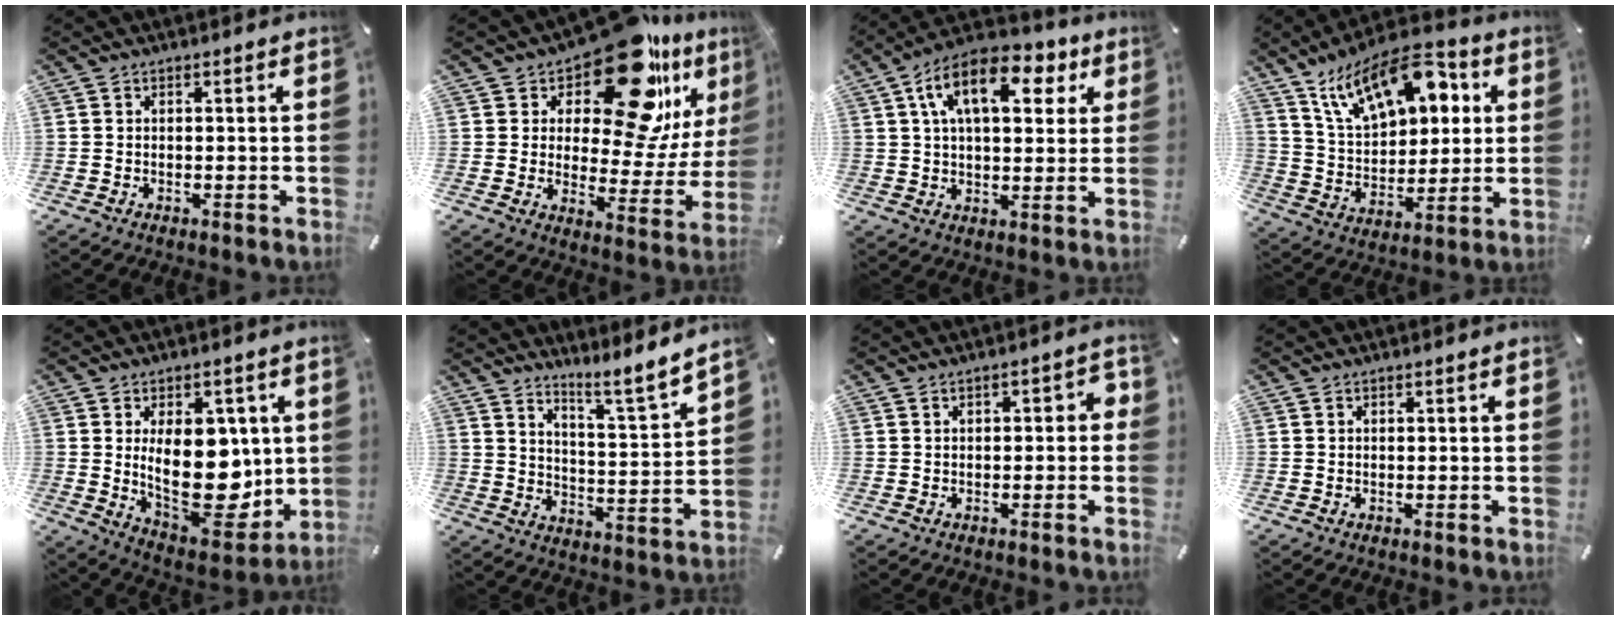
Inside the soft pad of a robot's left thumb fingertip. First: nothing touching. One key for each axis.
{"total": 21.2, "fx": 14.6, "fy": 8.1, "fz": 13.1, "tx": -0.190, "ty": -0.116, "tz": 0.244}
{"total": 14.6, "fx": 5.9, "fy": 7.9, "fz": 10.7, "tx": -0.171, "ty": -0.003, "tz": 0.100}
{"total": 18.5, "fx": 10.0, "fy": 10.5, "fz": 11.5, "tx": -0.205, "ty": -0.036, "tz": 0.176}
{"total": 19.5, "fx": 1.6, "fy": 11.1, "fz": 15.9, "tx": -0.254, "ty": -0.028, "tz": 0.035}
{"total": 7.8, "fx": 7.1, "fy": 0.9, "fz": 3.3, "tx": -0.052, "ty": -0.071, "tz": 0.118}
{"total": 2.9, "fx": -0.7, "fy": 1.6, "fz": 2.2, "tx": -0.040, "ty": 0.013, "tz": -0.015}
{"total": 0.0}